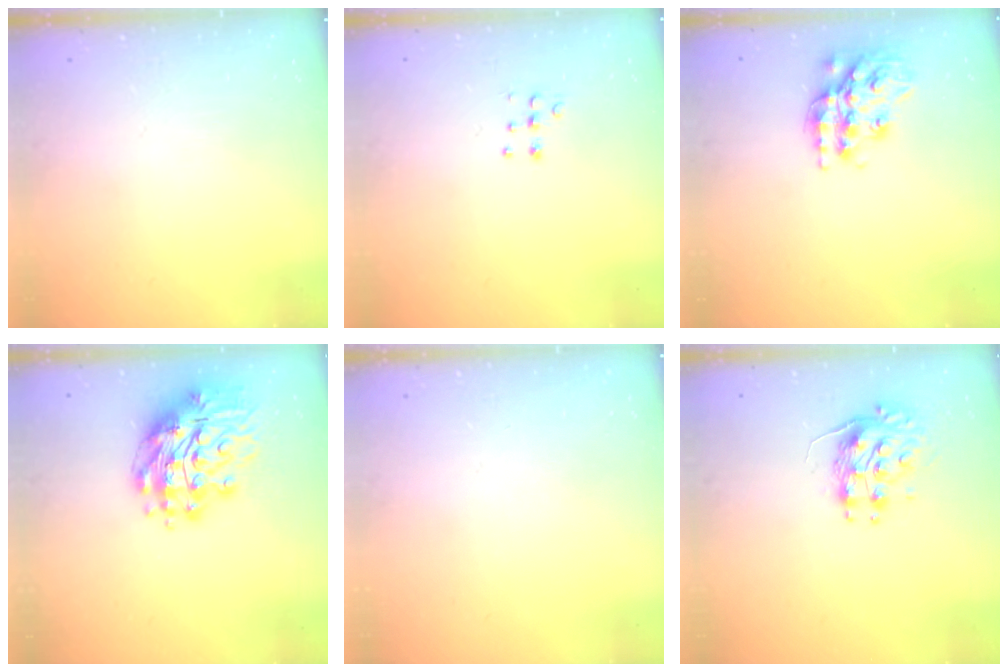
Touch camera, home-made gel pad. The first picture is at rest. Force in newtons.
{"total": 5.2, "press": 5.2, "slide": 0.2}
{"total": 17.5, "press": 17.5, "slide": 1.3}
{"total": 14.3, "press": 14.2, "slide": 1.9}
{"total": 0.0}
{"total": 8.2, "press": 8.2, "slide": 0.3}